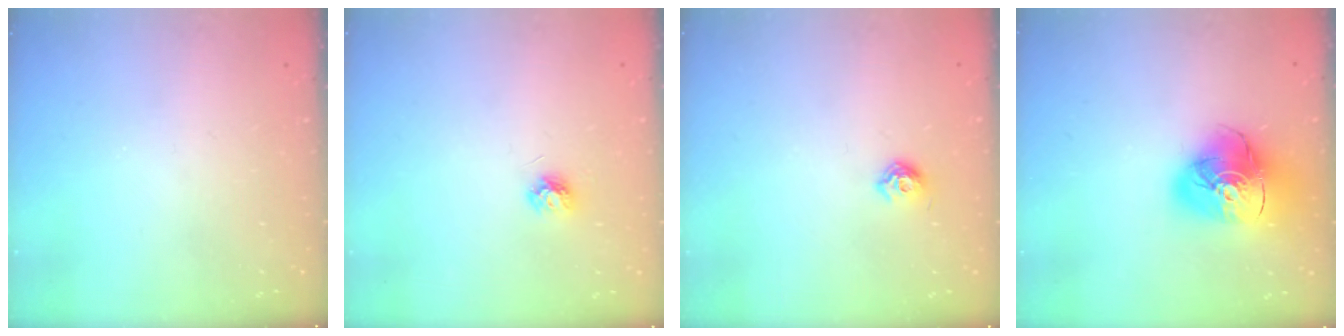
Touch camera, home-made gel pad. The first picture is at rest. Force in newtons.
{"total": 4.7, "press": 4.7, "slide": 0.6}
{"total": 6.7, "press": 6.7, "slide": 0.8}
{"total": 17.8, "press": 17.7, "slide": 1.9}